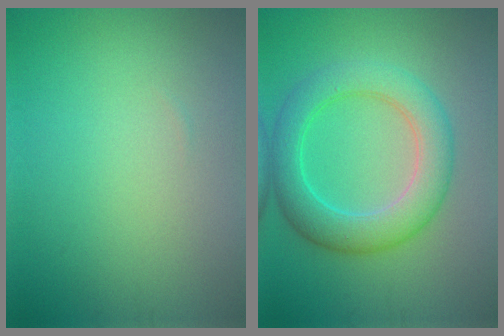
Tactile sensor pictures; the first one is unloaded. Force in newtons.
{"total": 5.9, "press": 5.9, "slide": 0.0}